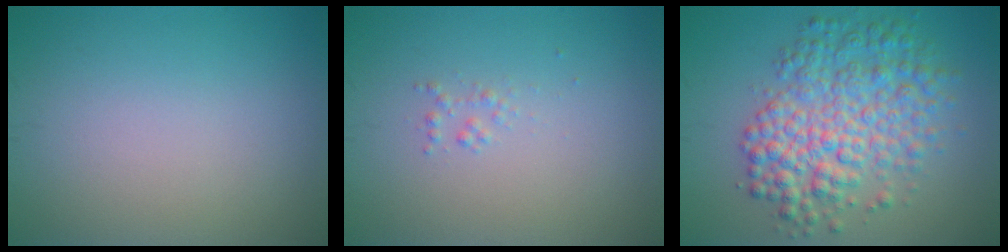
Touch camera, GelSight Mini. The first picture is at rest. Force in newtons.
{"total": 0.7, "press": 0.7, "slide": 0.0}
{"total": 7.2, "press": 7.2, "slide": 0.1}